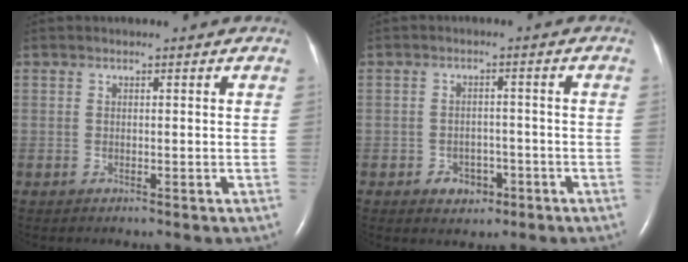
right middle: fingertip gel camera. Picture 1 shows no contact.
{"total": 3.5, "force": [-1.8, 2.6, 1.5], "torque": [-0.019, 0.007, -0.018]}